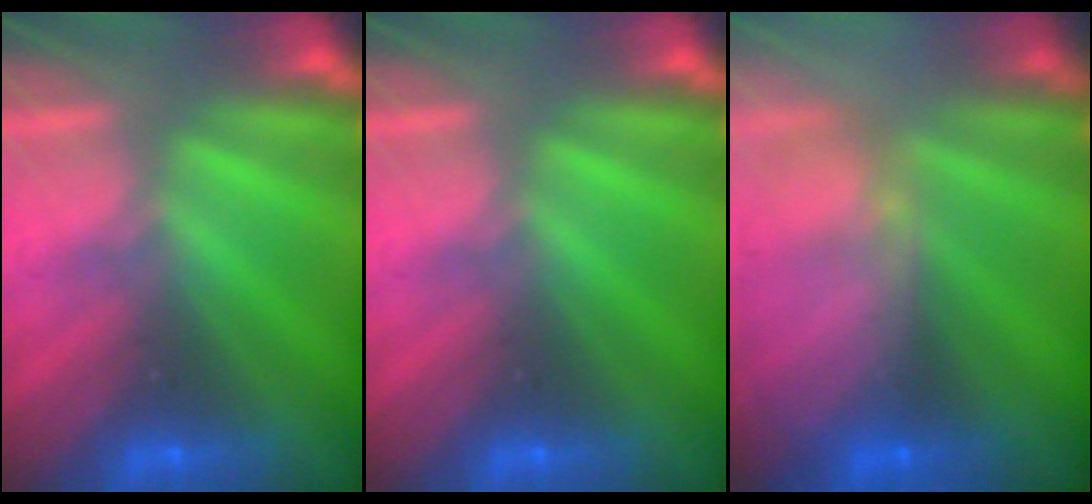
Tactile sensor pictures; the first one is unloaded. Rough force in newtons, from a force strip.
{"total": 0.0}
{"total": 7.9}